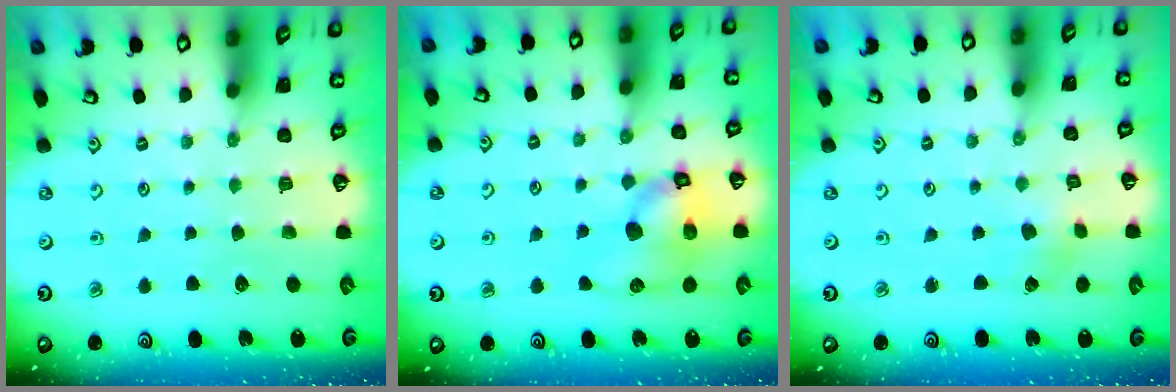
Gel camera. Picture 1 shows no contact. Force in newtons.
{"total": 13.7, "press": 13.6, "slide": 2.0}
{"total": 1.9, "press": 1.9, "slide": 0.2}